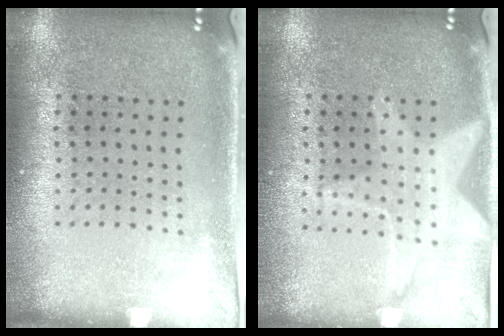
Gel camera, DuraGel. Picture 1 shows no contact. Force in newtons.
{"total": 1.2, "press": 1.2, "slide": 0.2}